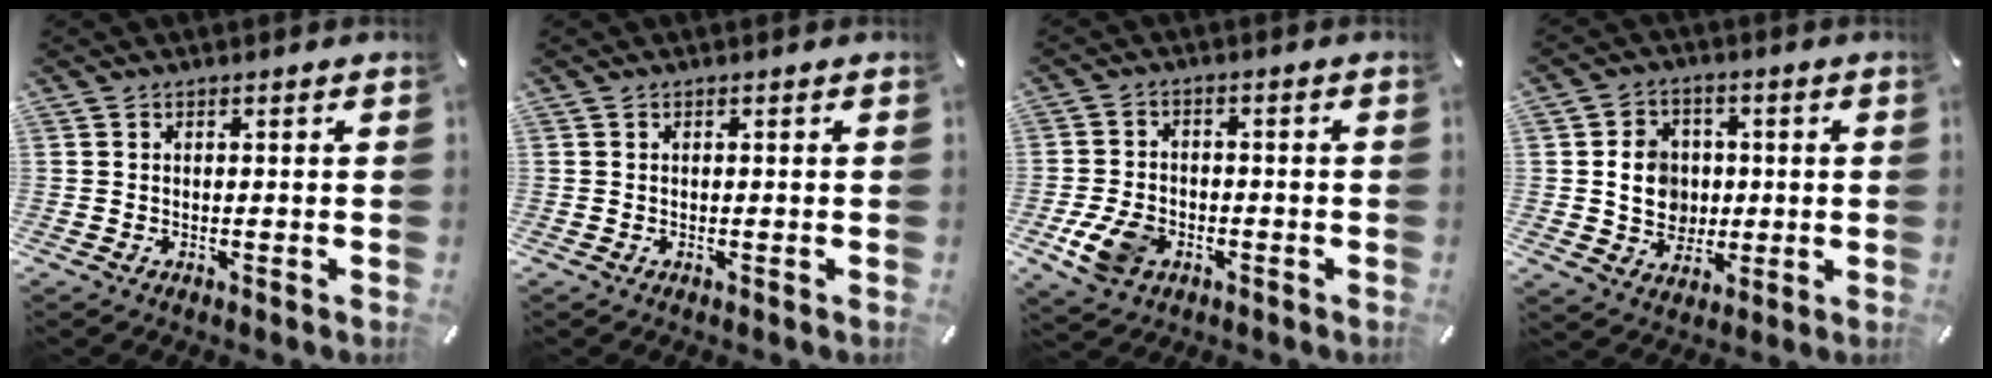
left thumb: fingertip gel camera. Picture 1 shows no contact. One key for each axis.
{"total": 0.0}
{"total": 8.4, "fx": -3.2, "fy": 6.1, "fz": 4.9, "tx": -0.105, "ty": 0.007, "tz": -0.059}
{"total": 10.0, "fx": 0.2, "fy": 9.0, "fz": 4.4, "tx": -0.081, "ty": 0.010, "tz": 0.009}